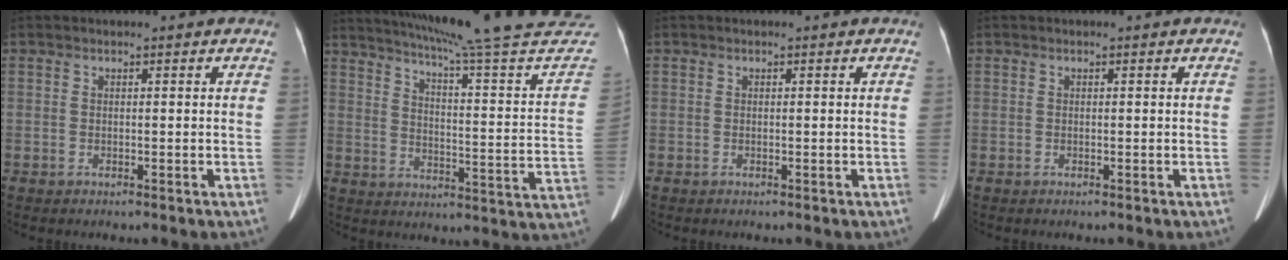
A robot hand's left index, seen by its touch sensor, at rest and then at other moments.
{"total": 31.1, "force": [28.2, 0.1, 13.0], "torque": [-0.203, -0.112, 0.347]}
{"total": 0.0}
{"total": 0.0}